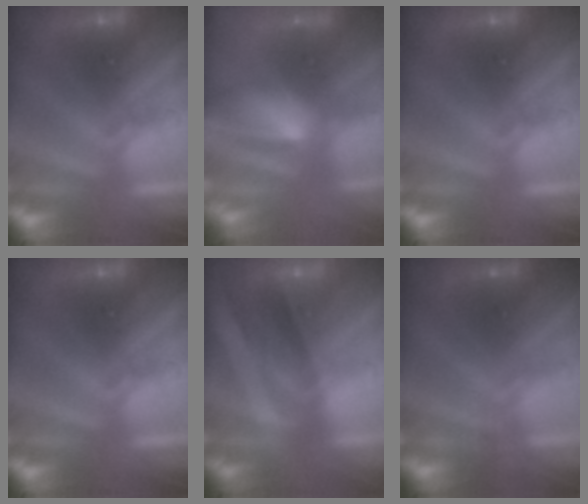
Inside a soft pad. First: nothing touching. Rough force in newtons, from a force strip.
{"total": 7.5}
{"total": 0.0}
{"total": 0.0}
{"total": 2.1}
{"total": 1.2}